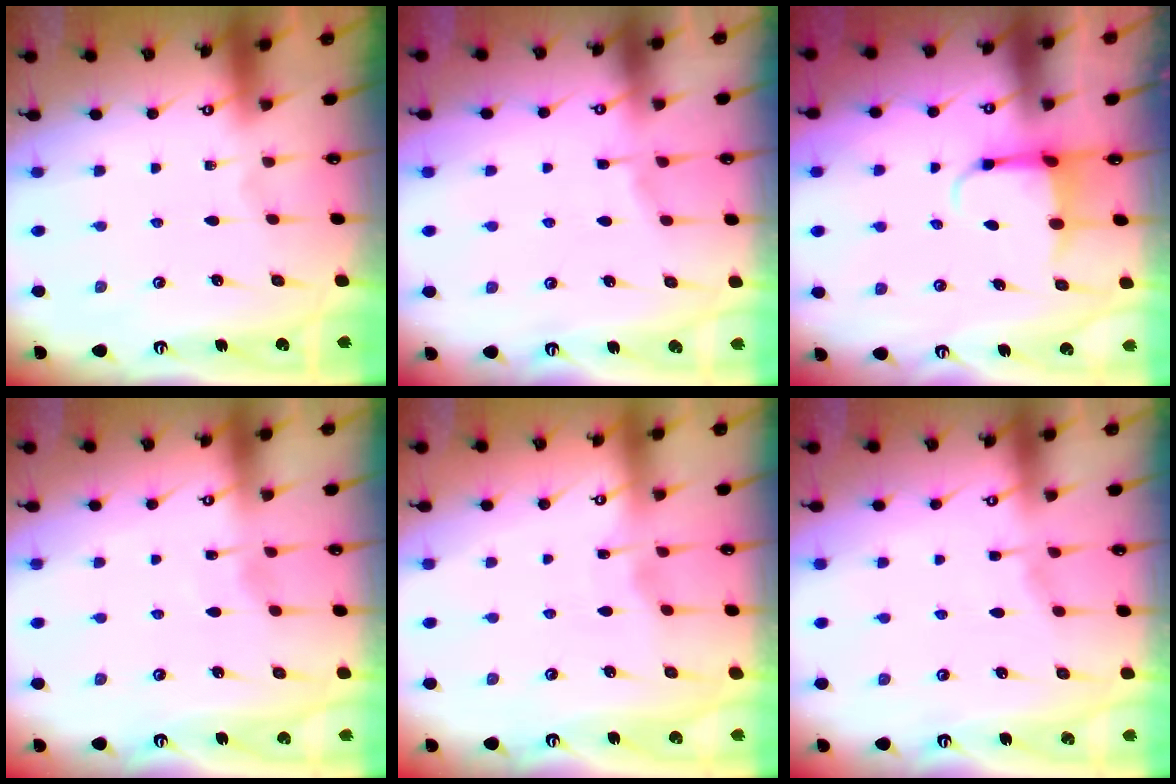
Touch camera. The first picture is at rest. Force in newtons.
{"total": 3.3, "press": 3.3, "slide": 0.6}
{"total": 3.9, "press": 3.7, "slide": 1.1}
{"total": 3.3, "press": 3.3, "slide": 0.4}
{"total": 2.6, "press": 2.6, "slide": 0.3}
{"total": 1.7, "press": 1.7, "slide": 0.3}